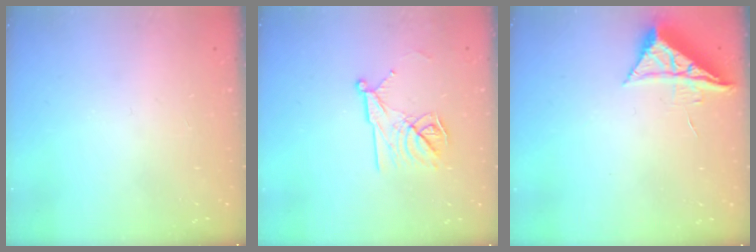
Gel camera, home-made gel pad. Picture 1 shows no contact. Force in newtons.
{"total": 12.0, "press": 12.0, "slide": 0.1}
{"total": 7.1, "press": 7.1, "slide": 0.2}